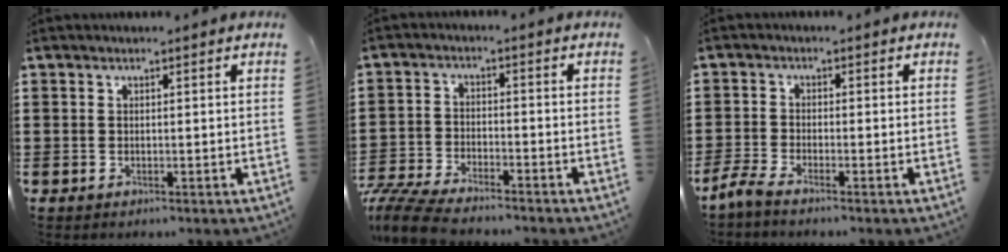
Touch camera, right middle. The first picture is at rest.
{"total": 6.3, "force": [-6.0, 0.7, 1.8], "torque": [-0.060, -0.006, -0.123]}
{"total": 2.4, "force": [-2.0, 0.1, 1.4], "torque": [-0.047, -0.007, -0.044]}